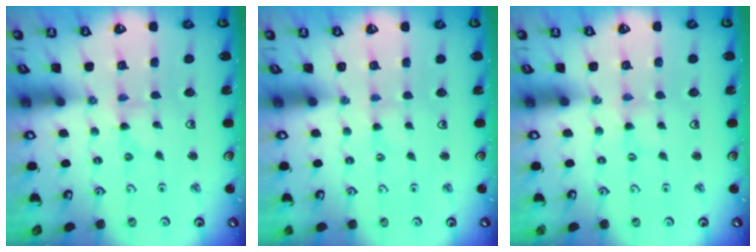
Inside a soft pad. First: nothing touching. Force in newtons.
{"total": 0.8, "press": 0.8, "slide": 0.1}
{"total": 0.0}